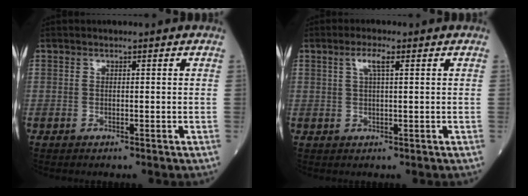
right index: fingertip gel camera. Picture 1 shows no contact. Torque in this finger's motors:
{"motor_torque": [0.45, 0.10, 0.24, 0.07]}